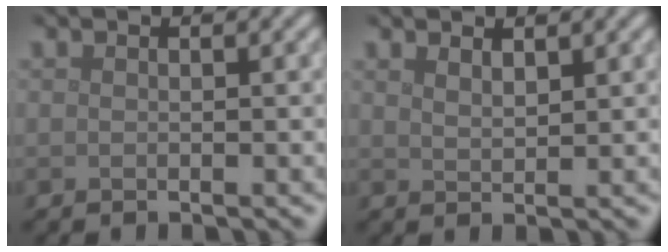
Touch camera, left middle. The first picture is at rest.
{"total": 1.3, "force": [1.2, 0.3, 0.5], "torque": [-0.011, -0.003, 0.022]}